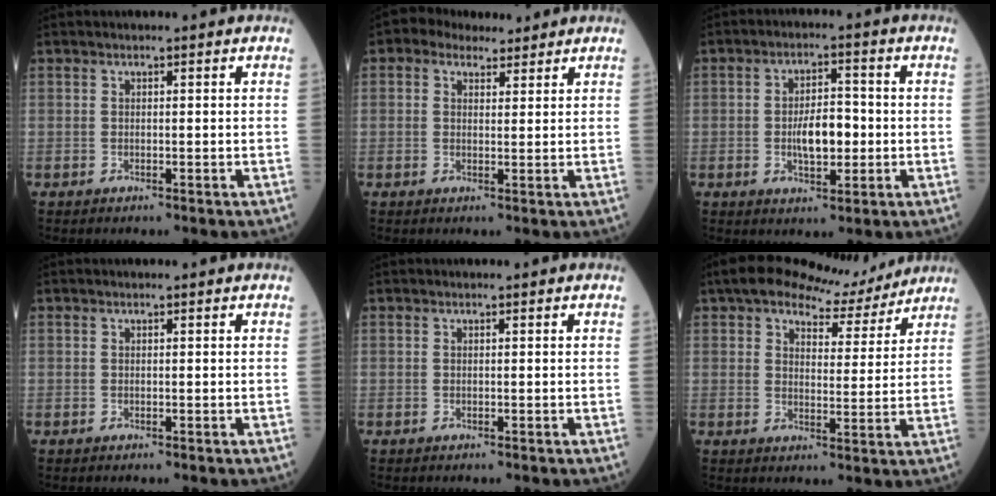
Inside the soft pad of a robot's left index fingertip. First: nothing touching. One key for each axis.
{"total": 4.8, "fx": 3.5, "fy": 2.8, "fz": 1.7, "tx": -0.029, "ty": 0.025, "tz": 0.060}
{"total": 6.4, "fx": -1.0, "fy": 2.7, "fz": 5.7, "tx": -0.106, "ty": 0.006, "tz": -0.016}
{"total": 0.0}
{"total": 0.0}
{"total": 9.9, "fx": 8.5, "fy": 3.4, "fz": 3.7, "tx": -0.057, "ty": 0.015, "tz": 0.115}